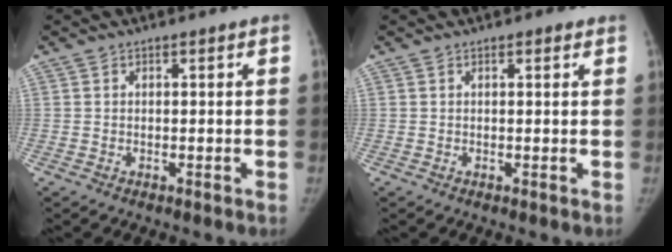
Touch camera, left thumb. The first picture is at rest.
{"total": 1.3, "force": [0.7, 0.7, 0.8], "torque": [-0.003, 0.000, 0.004]}